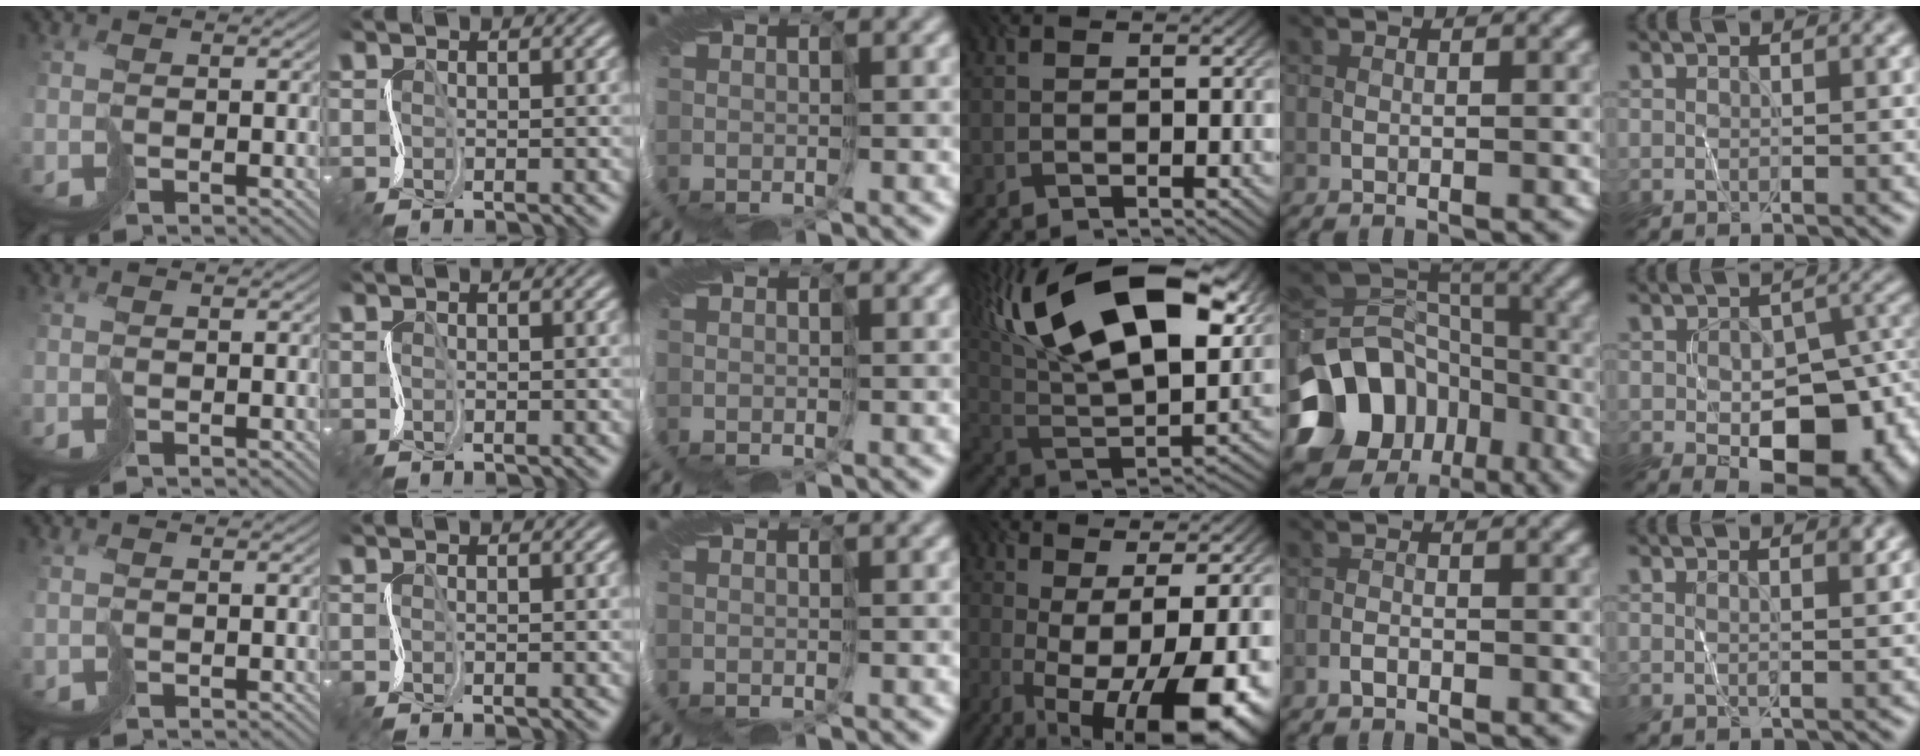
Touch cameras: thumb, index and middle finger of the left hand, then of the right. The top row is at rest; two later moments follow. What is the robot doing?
{"motion": "cut", "object": "paper"}